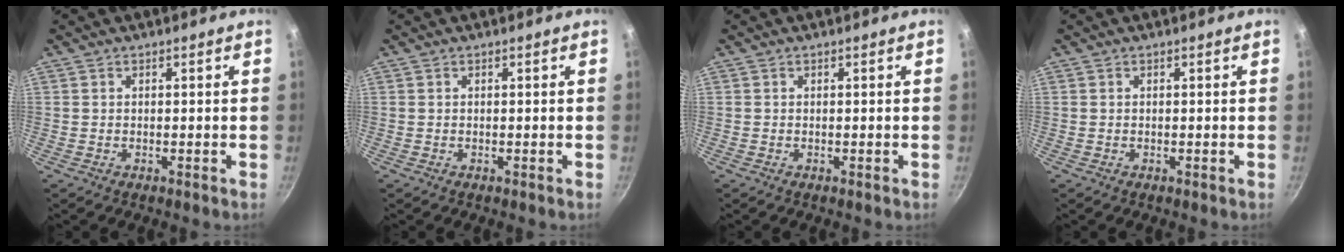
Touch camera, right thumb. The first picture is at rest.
{"total": 0.0}
{"total": 0.0}
{"total": 0.0}